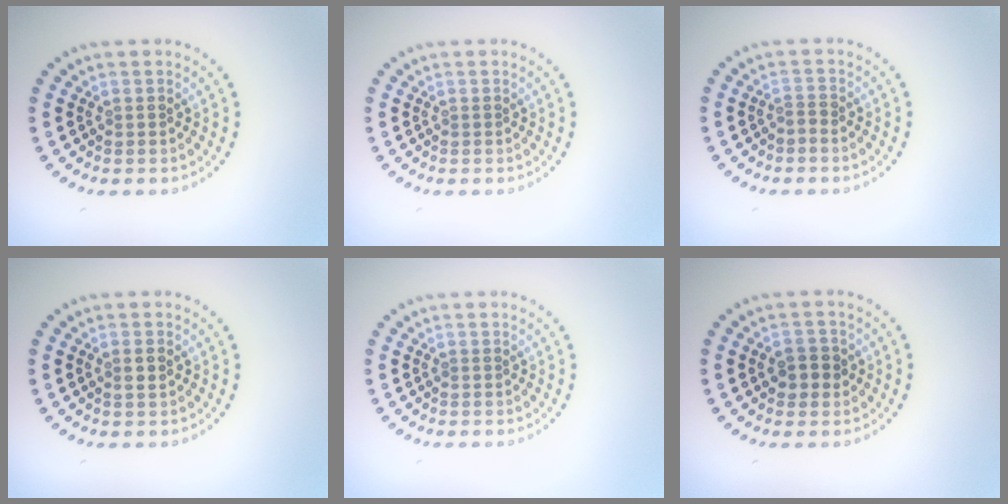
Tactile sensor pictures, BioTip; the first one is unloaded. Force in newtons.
{"total": 0.0}
{"total": 0.5, "press": 0.2, "slide": 0.5}
{"total": 1.0, "press": 0.9, "slide": 0.3}
{"total": 0.0}
{"total": 2.2, "press": 2.1, "slide": 0.5}